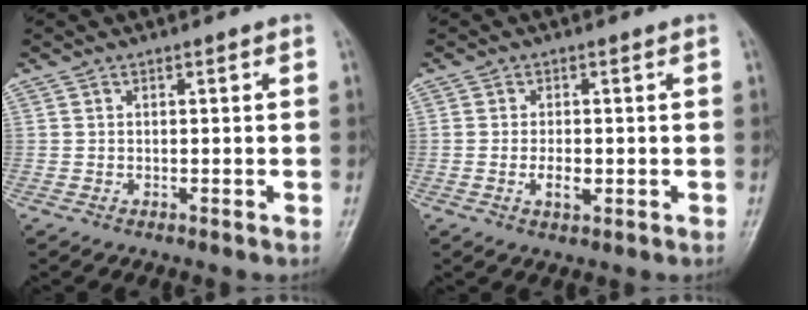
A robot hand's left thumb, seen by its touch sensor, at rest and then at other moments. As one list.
[{"total": 2.9, "force": [-0.6, 1.4, 2.4], "torque": [-0.045, -0.002, -0.009]}]